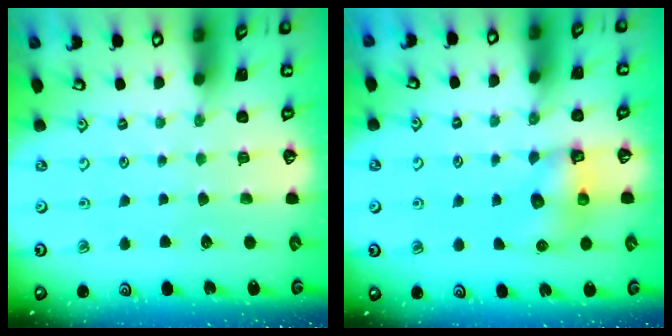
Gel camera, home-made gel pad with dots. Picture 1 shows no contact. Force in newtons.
{"total": 6.2, "press": 6.2, "slide": 0.1}